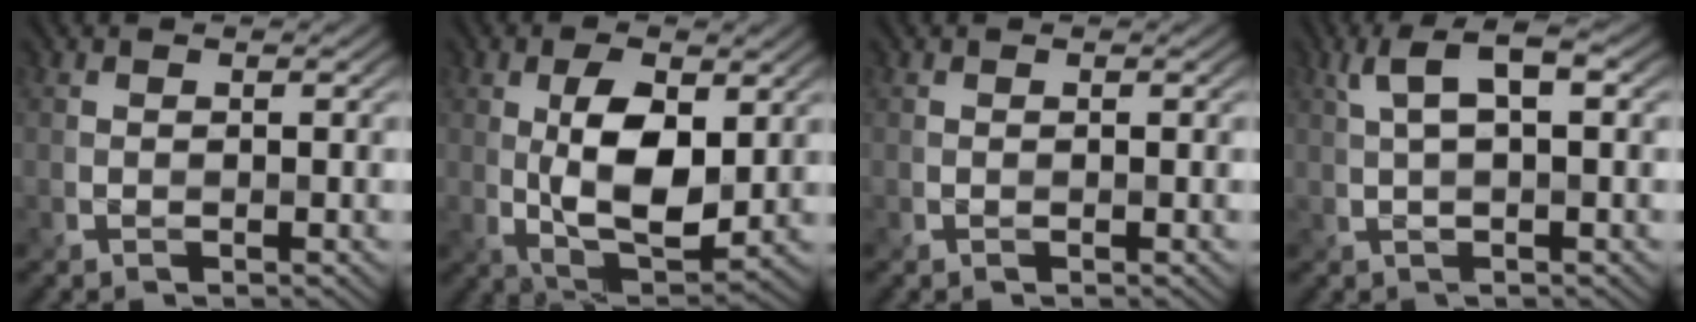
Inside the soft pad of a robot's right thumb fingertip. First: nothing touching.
{"total": 8.9, "force": [1.3, 4.4, 7.6], "torque": [-0.144, -0.002, 0.024]}
{"total": 0.0}
{"total": 5.2, "force": [1.7, 1.6, 4.7], "torque": [-0.095, 0.012, 0.029]}